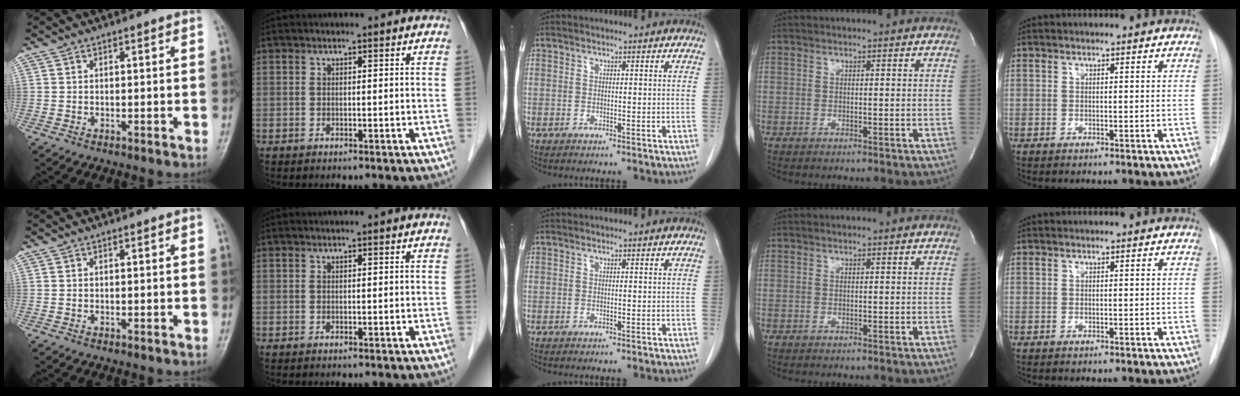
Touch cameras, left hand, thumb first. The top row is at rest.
{}